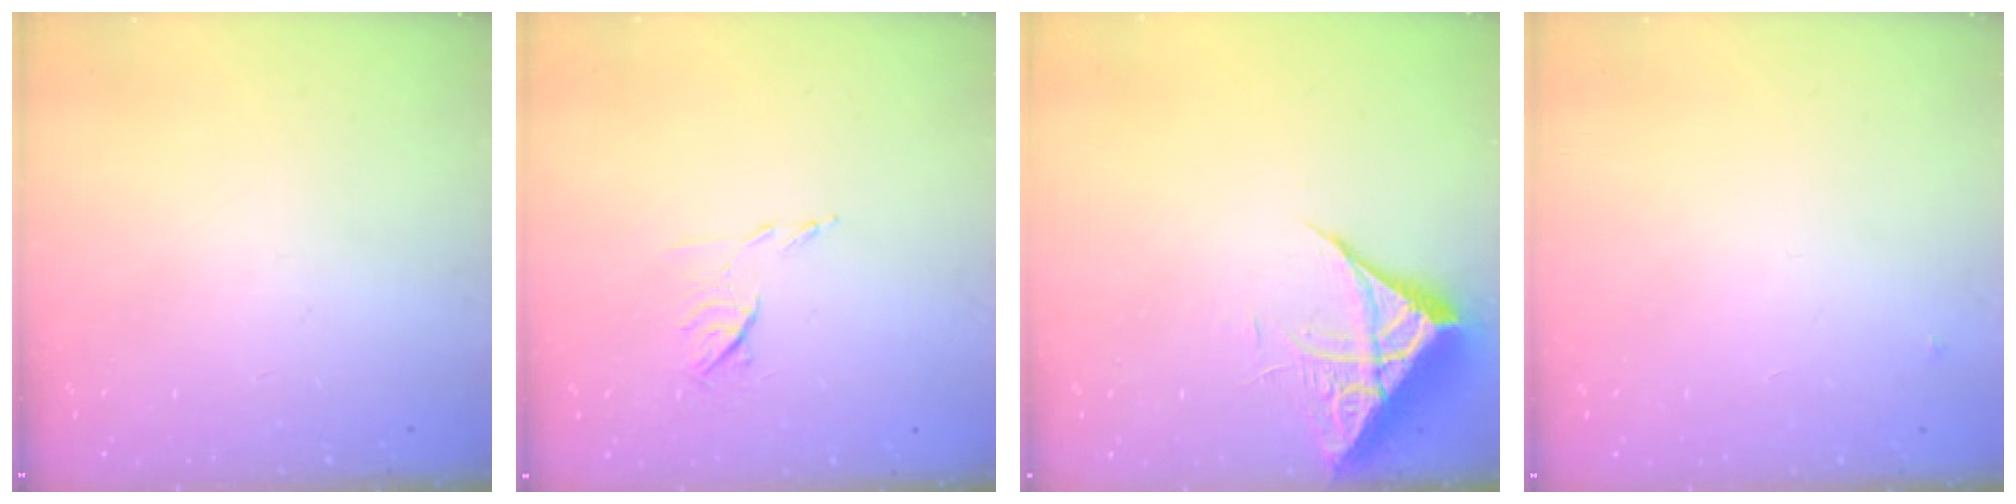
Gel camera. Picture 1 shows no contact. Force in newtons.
{"total": 6.4, "press": 6.3, "slide": 0.9}
{"total": 7.3, "press": 7.2, "slide": 0.3}
{"total": 2.6, "press": 2.6, "slide": 0.2}